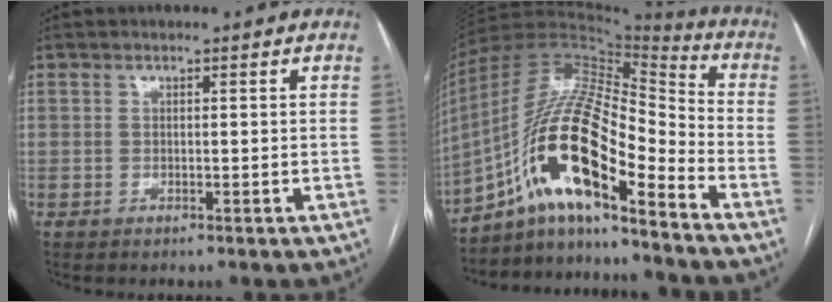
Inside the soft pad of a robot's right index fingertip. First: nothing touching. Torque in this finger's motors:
{"motor_torque": [1.05, -0.91, 0.27, 0.03]}